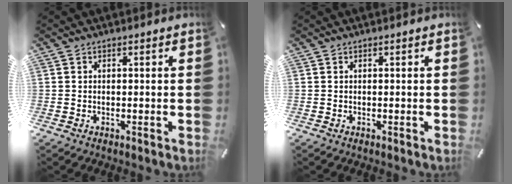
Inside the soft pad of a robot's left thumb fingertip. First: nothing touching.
{"total": 0.0}